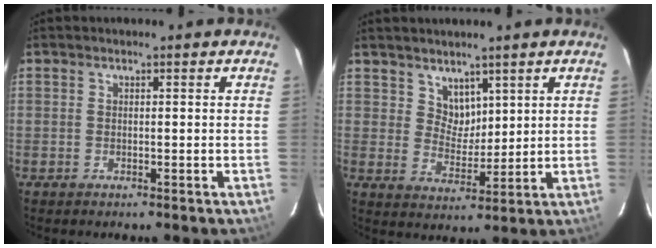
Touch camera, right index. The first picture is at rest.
{"total": 4.9, "force": [3.4, 3.3, 1.1], "torque": [-0.008, 0.004, 0.068]}